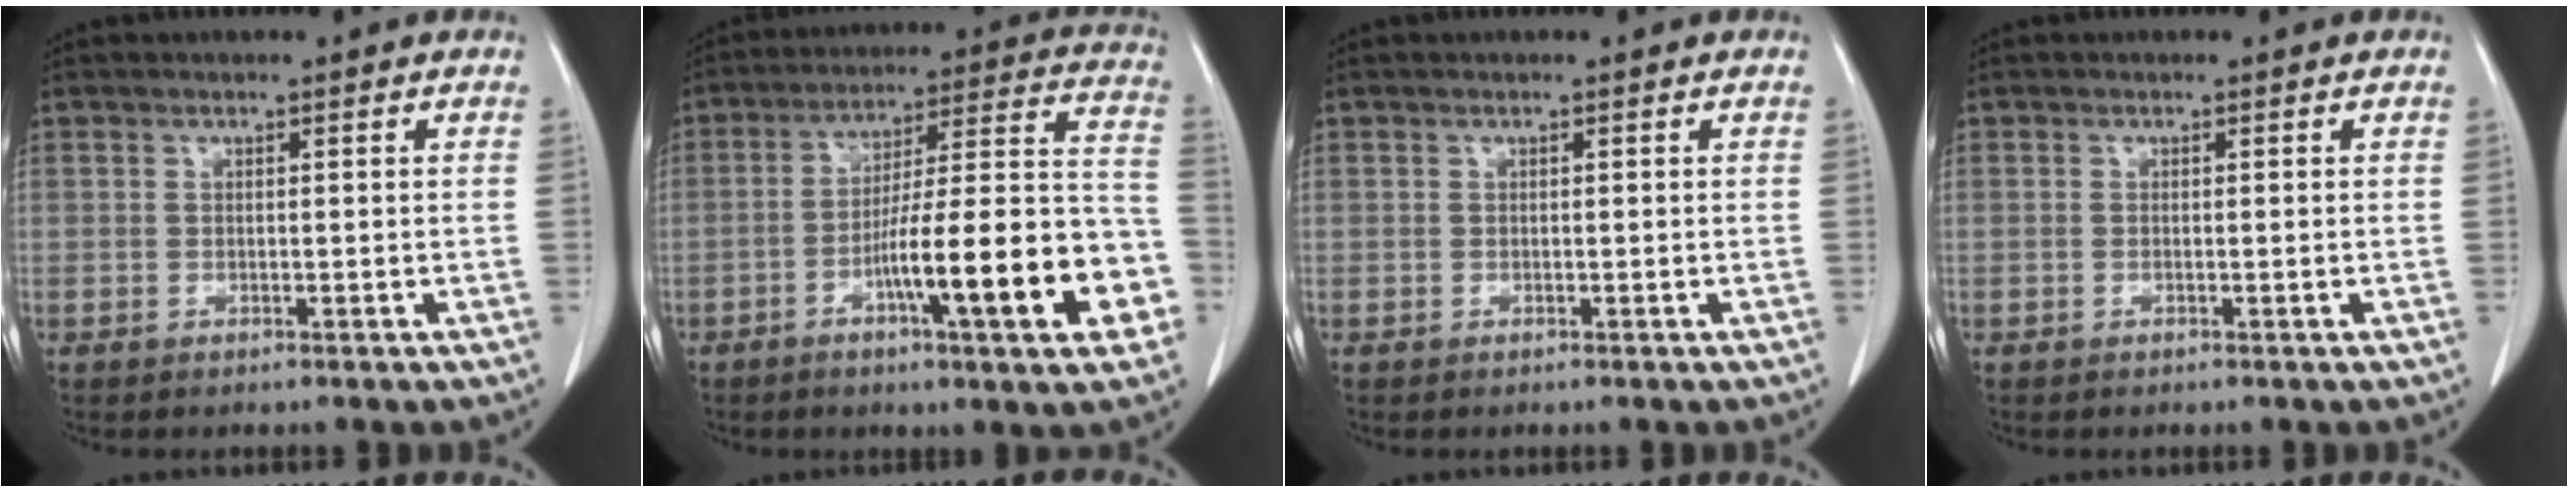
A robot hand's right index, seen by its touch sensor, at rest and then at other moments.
{"total": 19.6, "force": [-7.0, 2.1, 18.1], "torque": [-0.231, 0.021, -0.101]}
{"total": 0.0}
{"total": 0.0}